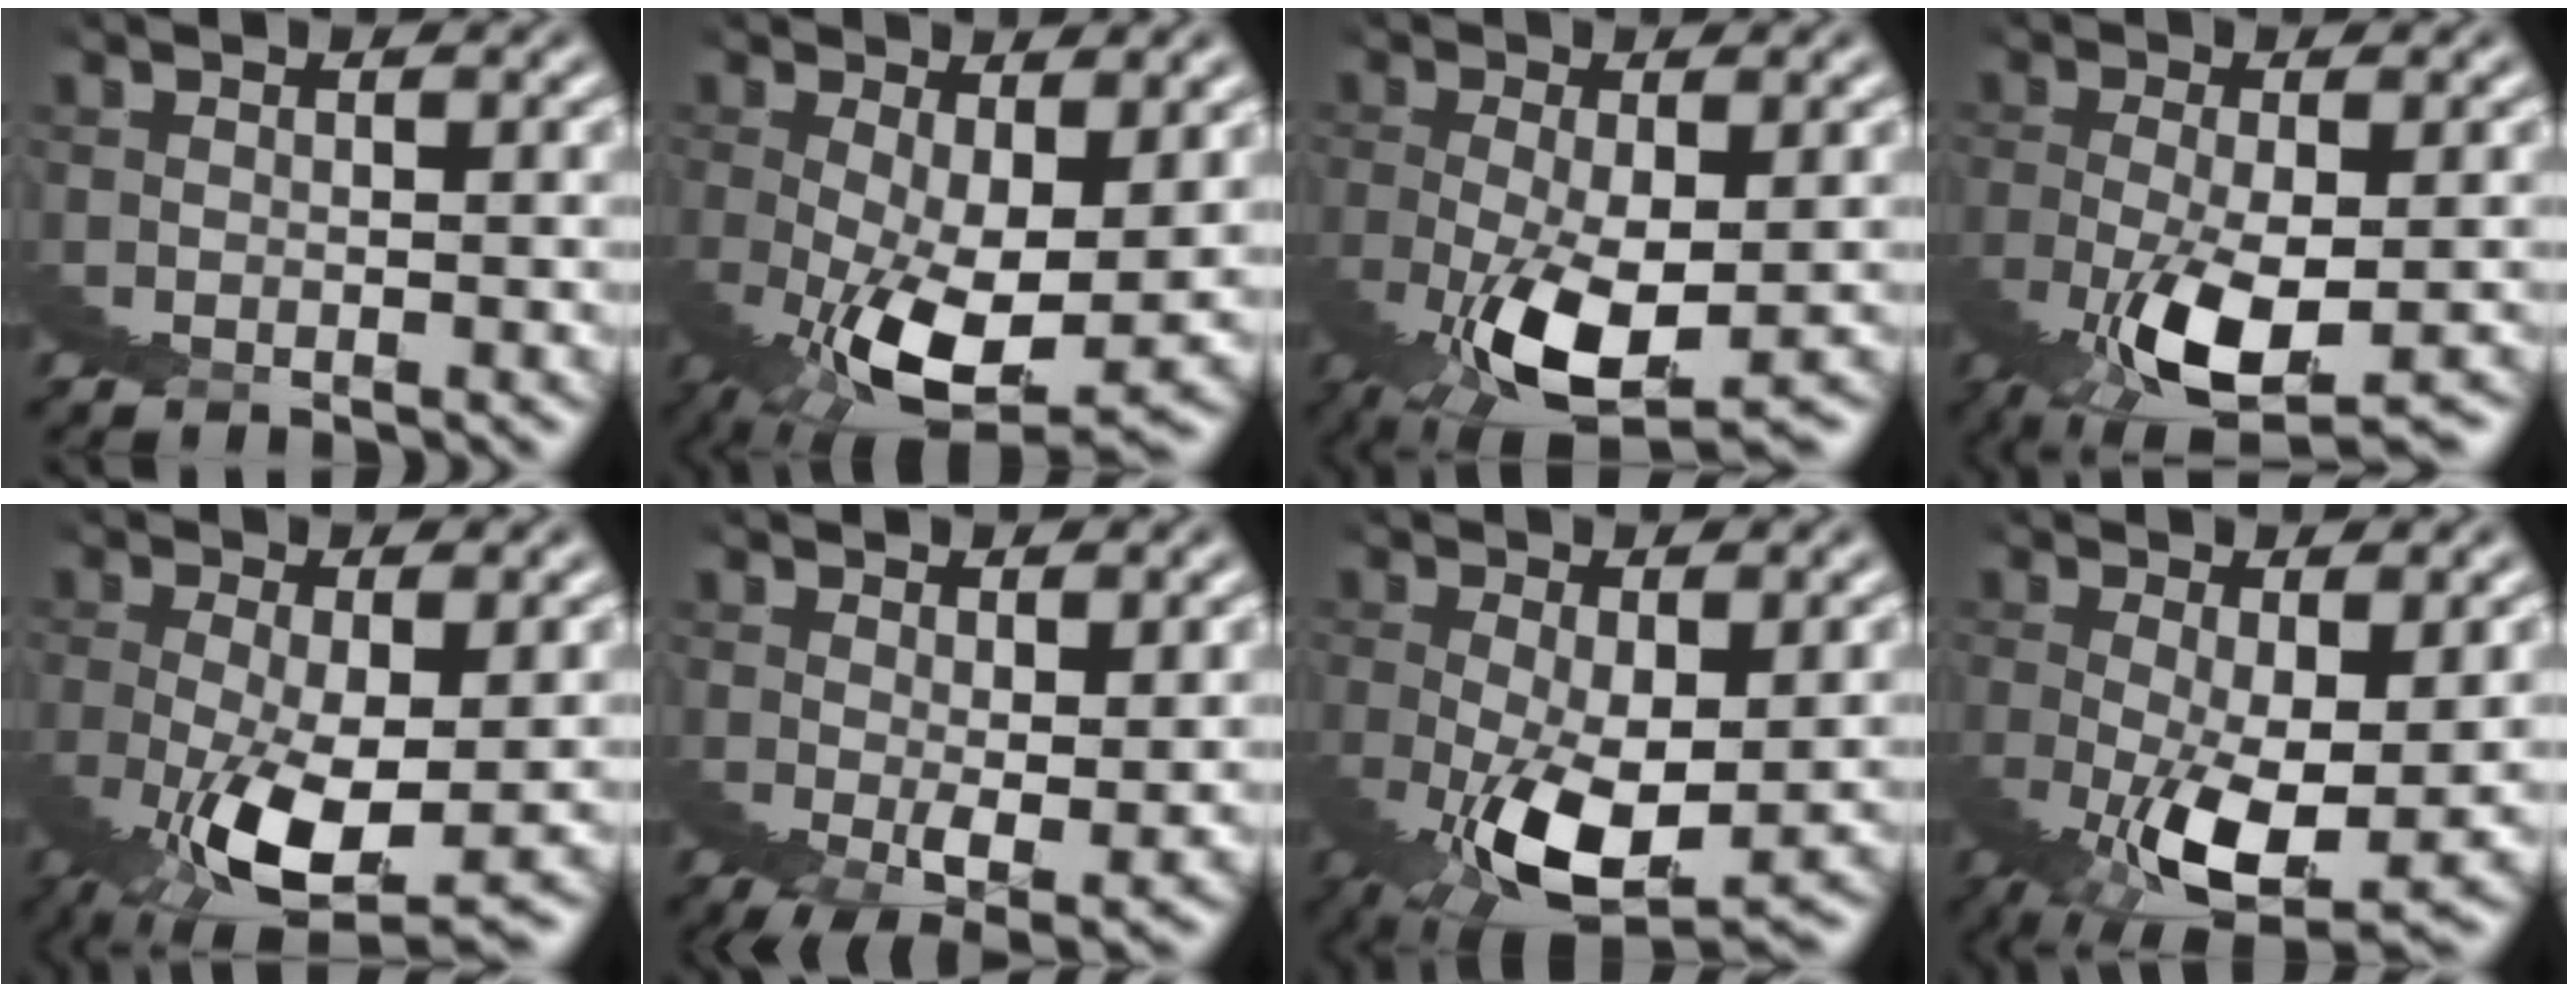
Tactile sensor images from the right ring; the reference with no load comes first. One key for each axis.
{"total": 4.8, "fx": -0.1, "fy": -0.2, "fz": 4.8, "tx": -0.053, "ty": 0.016, "tz": -0.010}
{"total": 4.9, "fx": -1.9, "fy": -0.6, "fz": 4.4, "tx": -0.053, "ty": 0.011, "tz": -0.030}
{"total": 4.6, "fx": -1.9, "fy": -0.7, "fz": 4.2, "tx": -0.051, "ty": 0.017, "tz": -0.034}
{"total": 4.6, "fx": -1.4, "fy": -1.0, "fz": 4.3, "tx": -0.052, "ty": 0.019, "tz": -0.031}
{"total": 2.8, "fx": 2.0, "fy": -1.0, "fz": 1.6, "tx": 0.009, "ty": 0.032, "tz": 0.016}
{"total": 4.7, "fx": -1.1, "fy": -0.2, "fz": 4.6, "tx": -0.048, "ty": 0.015, "tz": -0.020}
{"total": 4.4, "fx": -0.1, "fy": -1.4, "fz": 4.1, "tx": -0.038, "ty": 0.027, "tz": -0.015}